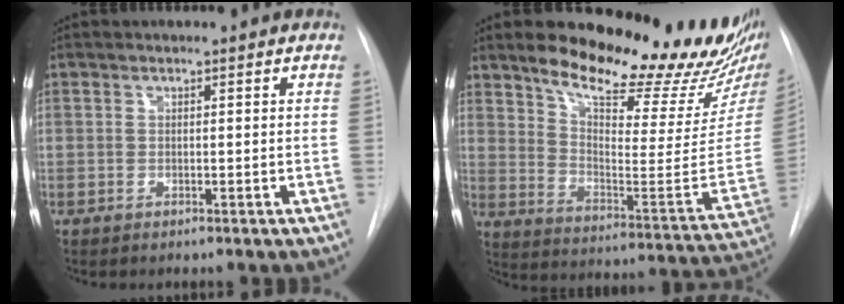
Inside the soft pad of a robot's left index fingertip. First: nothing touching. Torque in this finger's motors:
{"motor_torque": [0.47, -0.53, 0.55, 0.06]}